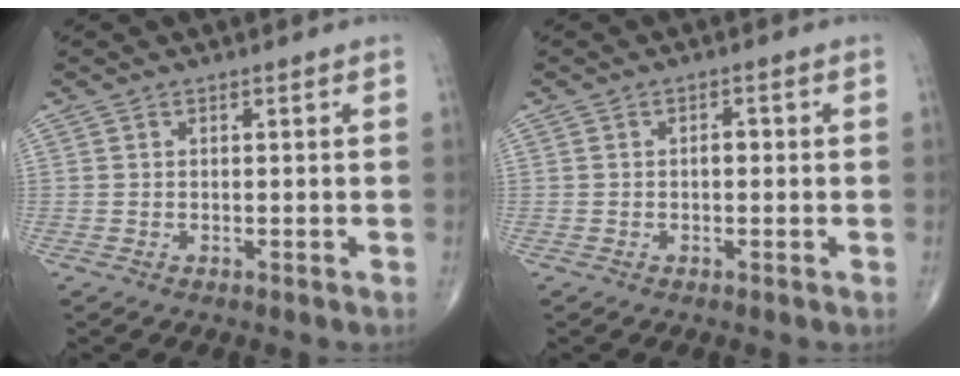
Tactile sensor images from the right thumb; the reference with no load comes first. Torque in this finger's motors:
{"motor_torque": [0.52, 0.36, 0.45, 0.19, 0.01]}